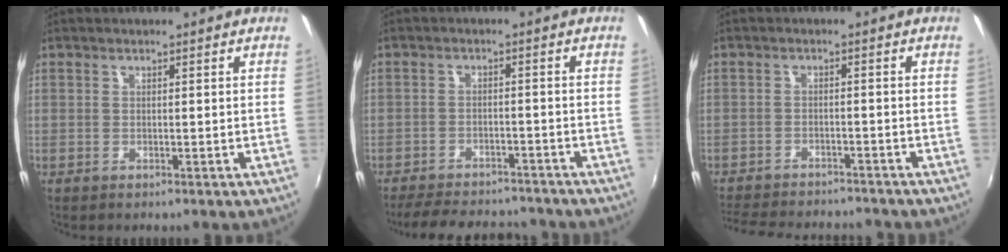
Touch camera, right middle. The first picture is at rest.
{"total": 14.3, "force": [-12.5, 4.4, 5.4], "torque": [-0.122, 0.003, -0.173]}
{"total": 14.0, "force": [-12.5, 3.5, 5.2], "torque": [-0.122, -0.011, -0.182]}